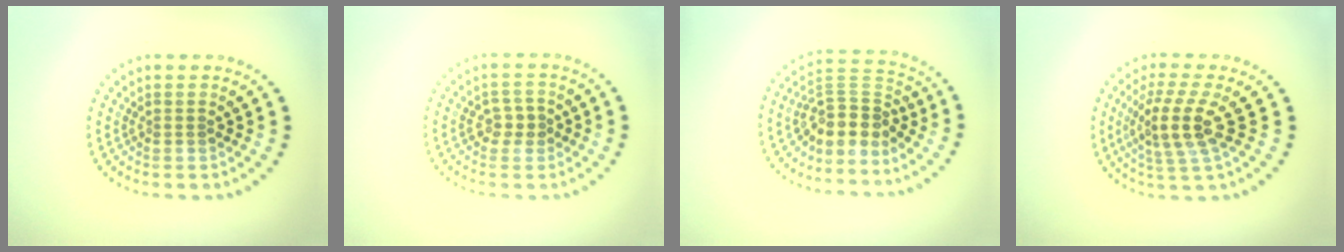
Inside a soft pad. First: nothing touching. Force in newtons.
{"total": 1.8, "press": 1.8, "slide": 0.5}
{"total": 3.9, "press": 3.0, "slide": 2.5}
{"total": 4.3, "press": 3.7, "slide": 2.1}